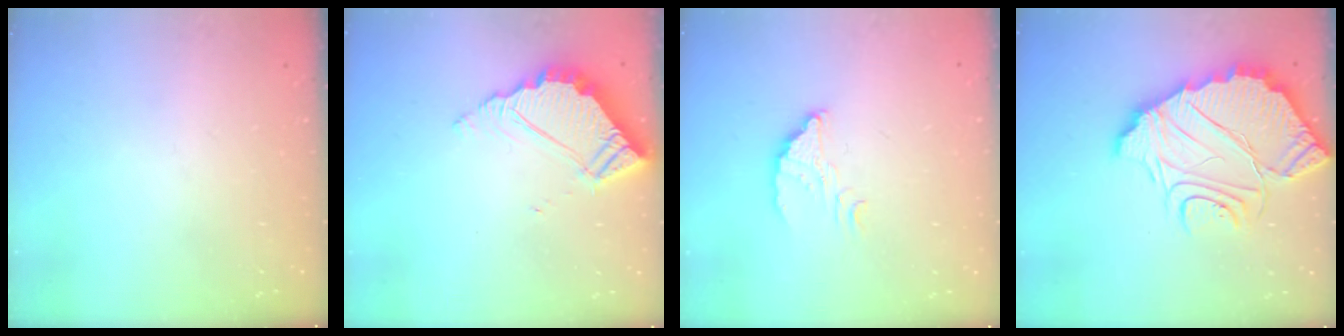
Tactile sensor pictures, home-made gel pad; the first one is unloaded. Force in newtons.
{"total": 5.8, "press": 5.8, "slide": 0.4}
{"total": 3.7, "press": 3.7, "slide": 0.3}
{"total": 14.0, "press": 14.0, "slide": 1.0}